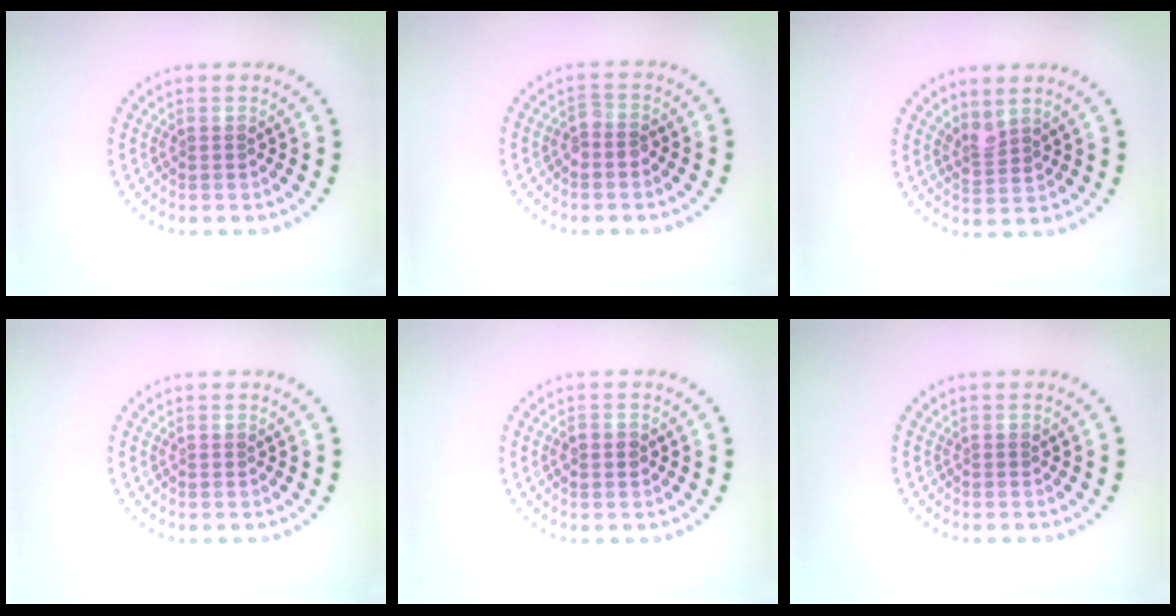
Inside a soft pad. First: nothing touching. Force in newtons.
{"total": 1.5, "press": 1.3, "slide": 0.7}
{"total": 1.8, "press": 1.4, "slide": 1.1}
{"total": 0.0}
{"total": 1.0, "press": 1.0, "slide": 0.3}
{"total": 0.0}